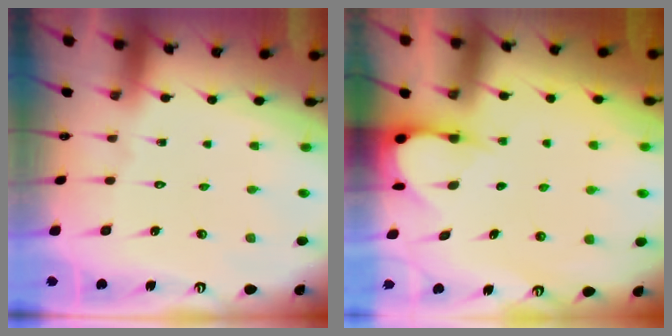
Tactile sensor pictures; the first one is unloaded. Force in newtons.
{"total": 3.5, "press": 3.5, "slide": 0.5}